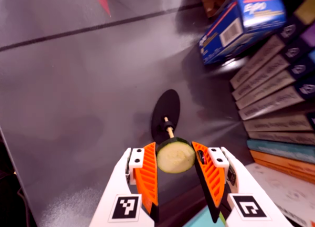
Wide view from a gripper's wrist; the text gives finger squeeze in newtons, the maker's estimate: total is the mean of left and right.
{"total": 8.8, "left": 9.0, "right": 8.6}